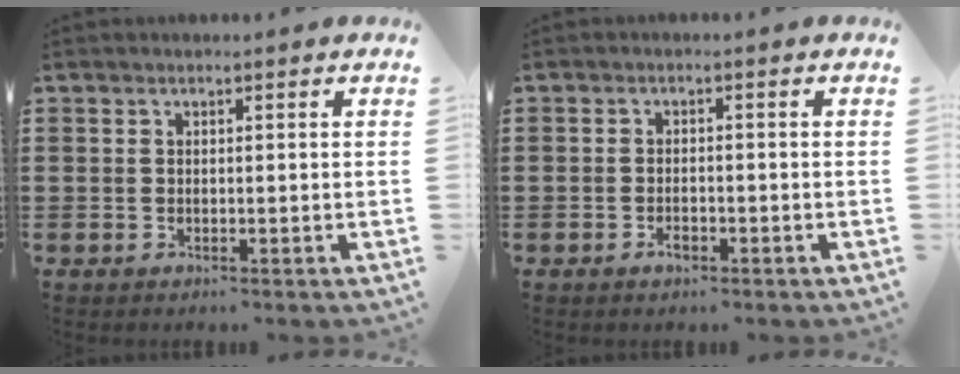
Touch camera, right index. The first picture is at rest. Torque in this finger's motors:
{"motor_torque": [-0.78, 1.35, 0.01, 0.00]}